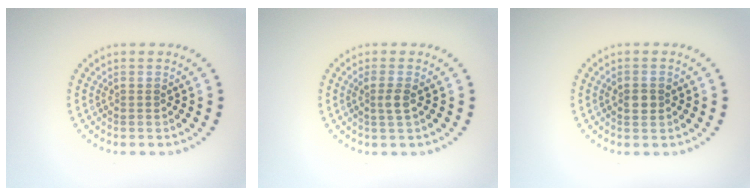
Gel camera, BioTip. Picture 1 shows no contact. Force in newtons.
{"total": 1.5, "press": 1.2, "slide": 0.9}
{"total": 1.9, "press": 1.9, "slide": 0.1}